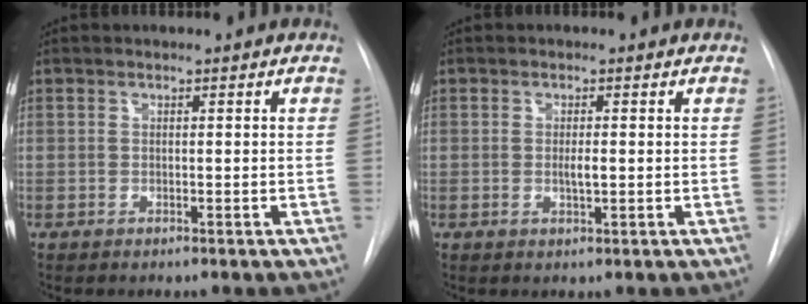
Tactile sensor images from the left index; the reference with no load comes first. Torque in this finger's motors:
{"motor_torque": [0.59, -0.12, 0.02, 0.03]}